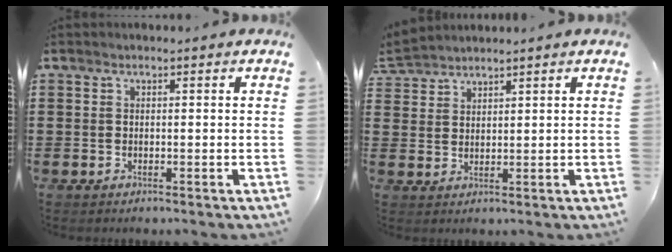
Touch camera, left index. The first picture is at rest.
{"total": 2.4, "force": [2.3, 0.3, -0.4], "torque": [0.000, -0.003, 0.047]}